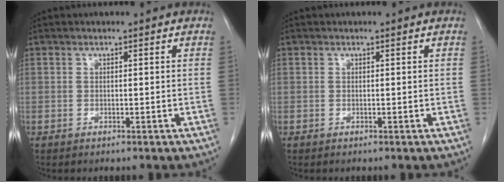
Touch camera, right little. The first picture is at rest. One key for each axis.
{"total": 0.0}